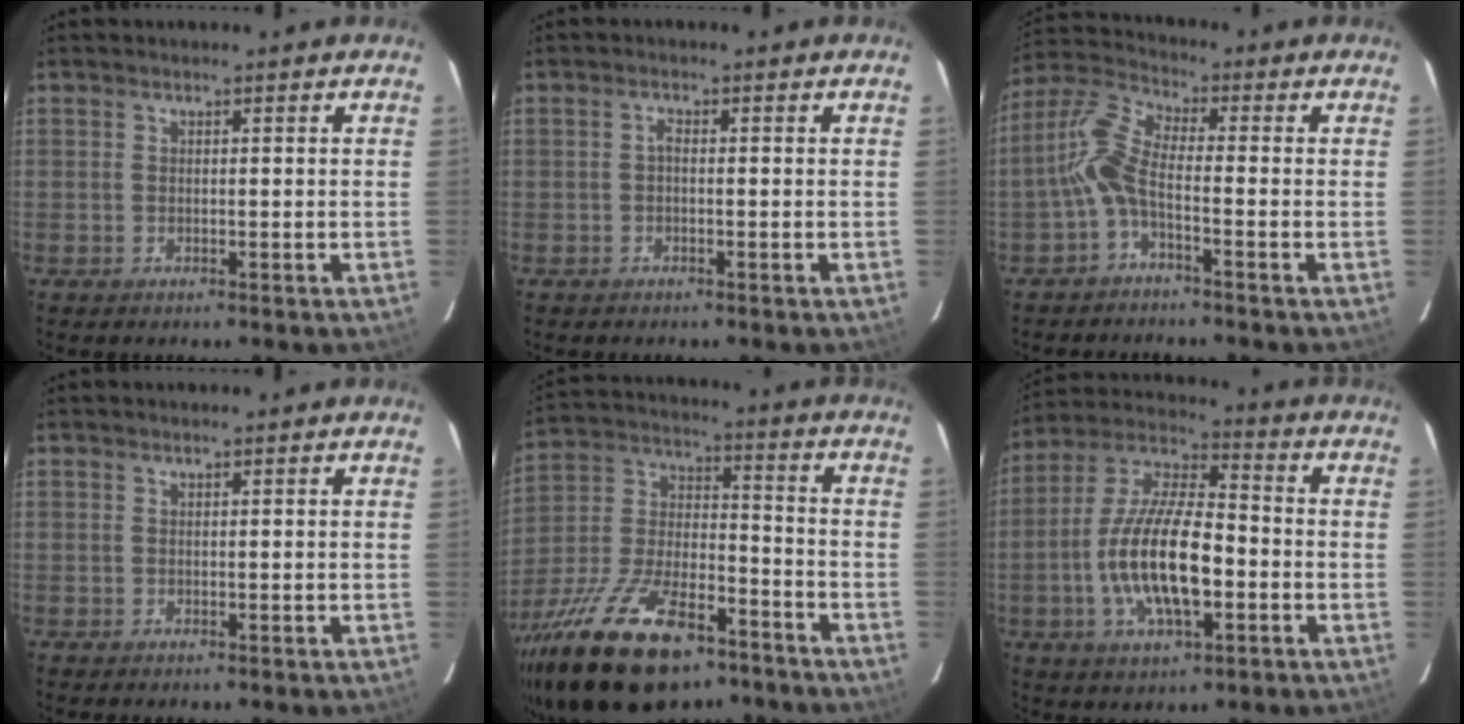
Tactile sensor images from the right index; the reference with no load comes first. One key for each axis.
{"total": 0.8, "fx": -0.3, "fy": 0.4, "fz": 0.6, "tx": -0.012, "ty": 0.005, "tz": -0.006}
{"total": 6.8, "fx": -2.1, "fy": 2.1, "fz": 6.1, "tx": -0.149, "ty": 0.018, "tz": -0.049}
{"total": 0.0}
{"total": 25.3, "fx": -16.4, "fy": 10.8, "fz": 16.0, "tx": -0.317, "ty": -0.018, "tz": -0.270}
{"total": 17.0, "fx": -3.9, "fy": 6.1, "fz": 15.3, "tx": -0.306, "ty": -0.004, "tz": -0.075}